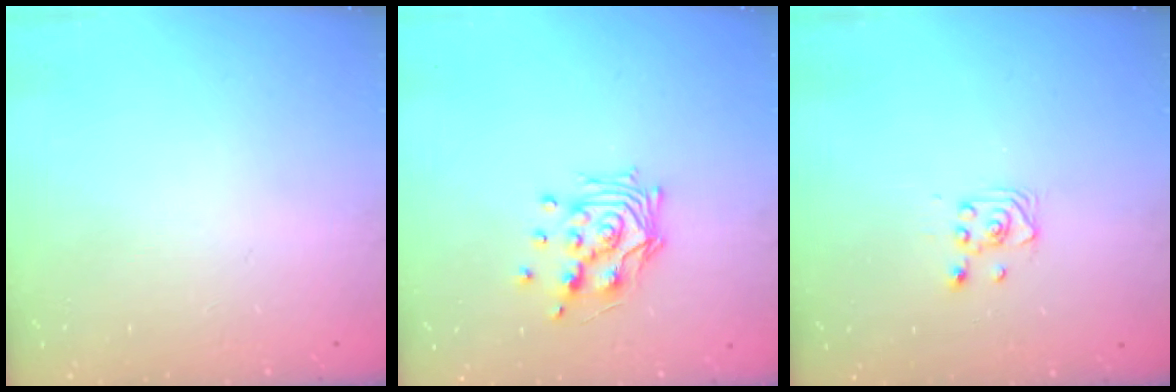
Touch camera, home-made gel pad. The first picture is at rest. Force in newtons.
{"total": 11.7, "press": 11.7, "slide": 0.9}
{"total": 2.6, "press": 2.6, "slide": 0.2}